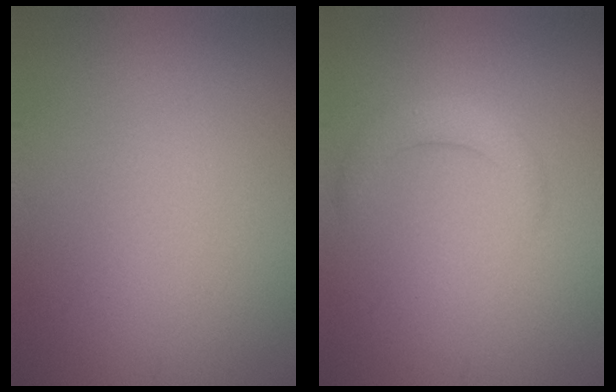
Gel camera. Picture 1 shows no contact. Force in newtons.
{"total": 2.0, "press": 2.0, "slide": 0.1}